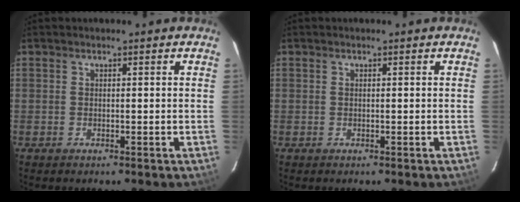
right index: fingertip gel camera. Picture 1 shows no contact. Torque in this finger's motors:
{"motor_torque": [-0.24, 0.14, 0.03, 0.01]}